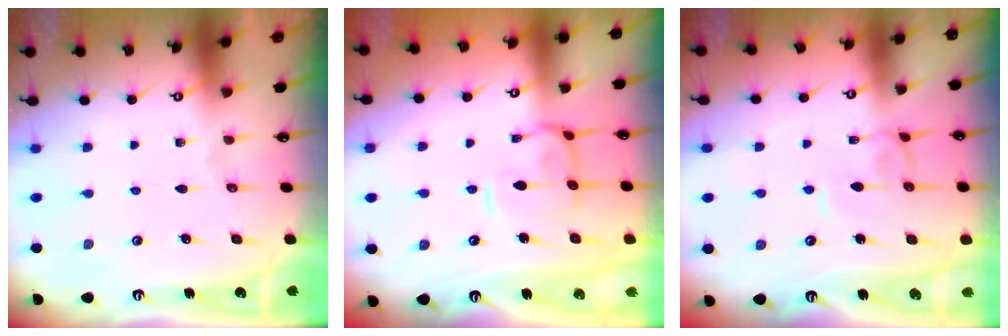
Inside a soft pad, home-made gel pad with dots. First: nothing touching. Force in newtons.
{"total": 3.9, "press": 3.8, "slide": 1.0}
{"total": 0.6, "press": 0.5, "slide": 0.3}